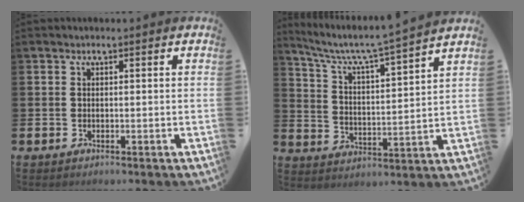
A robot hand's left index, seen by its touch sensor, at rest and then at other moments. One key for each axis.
{"total": 6.2, "fx": 5.7, "fy": -0.3, "fz": 2.4, "tx": -0.077, "ty": -0.048, "tz": 0.089}